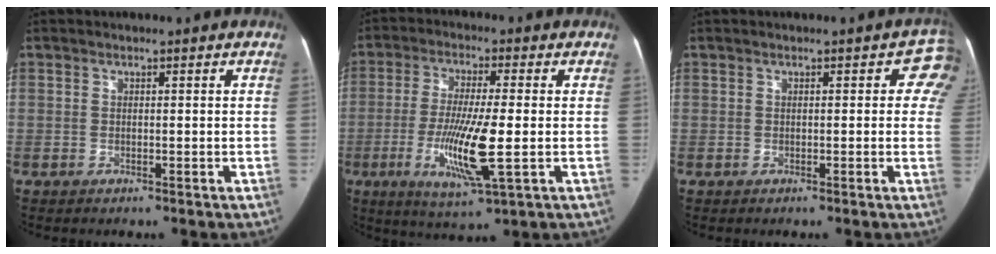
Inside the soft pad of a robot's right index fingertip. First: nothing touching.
{"total": 11.5, "force": [-2.3, 1.0, 11.2], "torque": [-0.218, -0.022, -0.042]}
{"total": 3.4, "force": [1.4, 2.0, 2.3], "torque": [-0.002, 0.002, 0.001]}